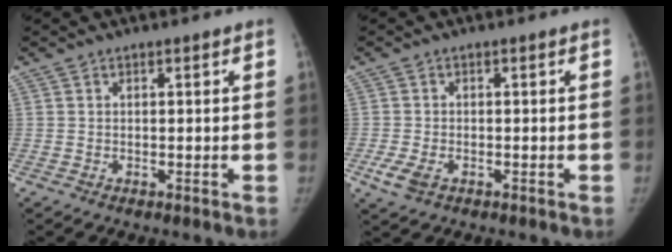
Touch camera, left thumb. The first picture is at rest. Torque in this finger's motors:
{"motor_torque": [0.04, 0.11, 0.27, -0.27, 0.03]}